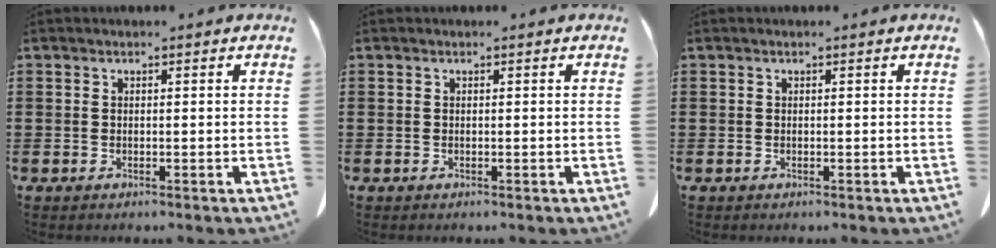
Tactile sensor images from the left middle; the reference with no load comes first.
{"total": 0.0}
{"total": 0.0}